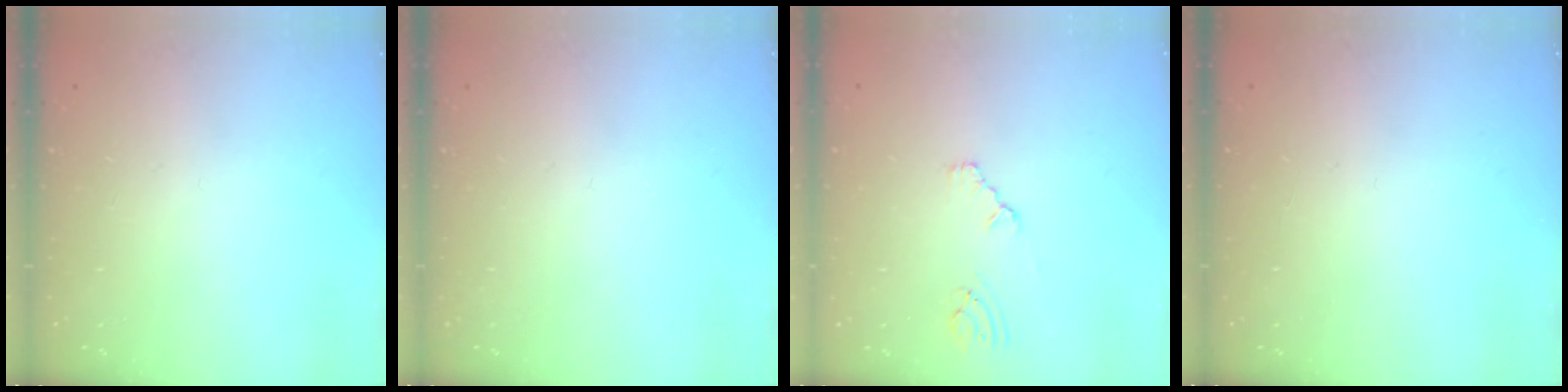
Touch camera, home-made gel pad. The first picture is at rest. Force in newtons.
{"total": 0.0}
{"total": 2.1, "press": 2.1, "slide": 0.4}
{"total": 0.0}